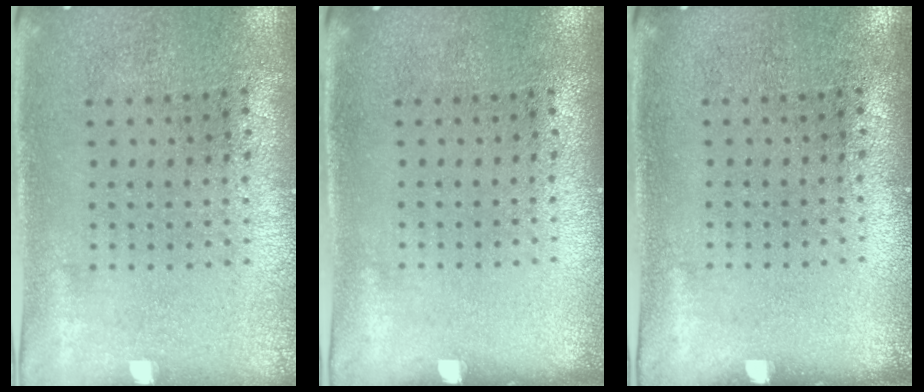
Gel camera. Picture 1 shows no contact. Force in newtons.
{"total": 0.0}
{"total": 0.0}